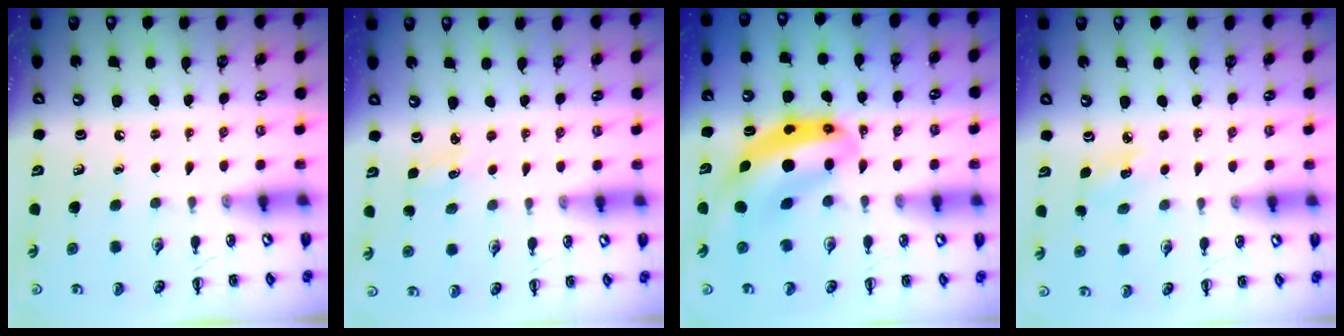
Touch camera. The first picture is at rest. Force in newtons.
{"total": 1.4, "press": 1.3, "slide": 0.4}
{"total": 9.4, "press": 9.1, "slide": 2.5}
{"total": 4.2, "press": 4.0, "slide": 1.1}